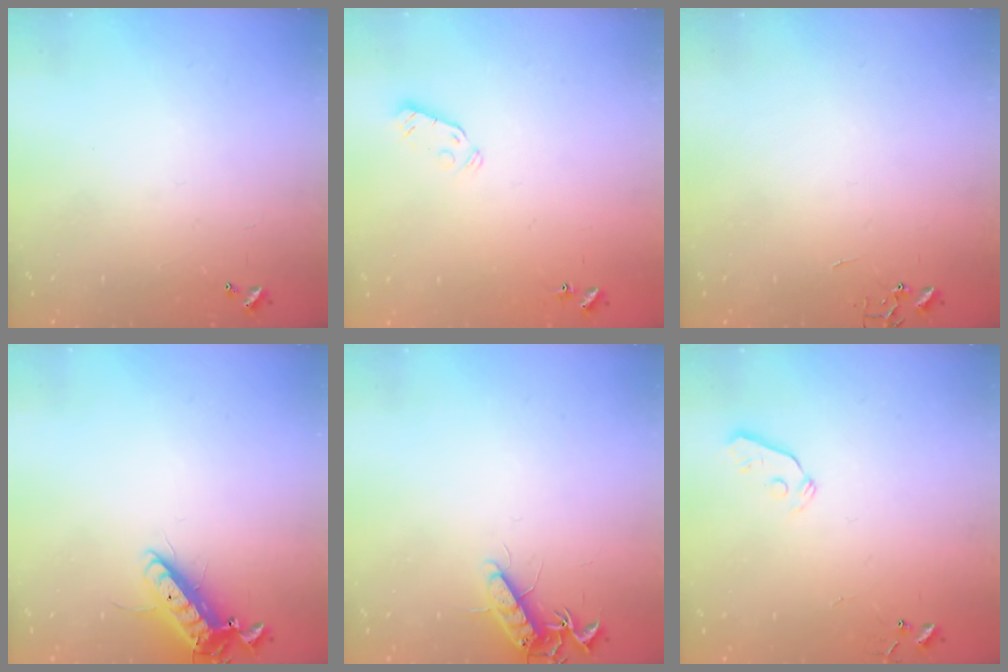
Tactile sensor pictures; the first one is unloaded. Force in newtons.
{"total": 3.5, "press": 3.5, "slide": 0.4}
{"total": 0.0}
{"total": 13.1, "press": 12.9, "slide": 2.5}
{"total": 11.1, "press": 11.1, "slide": 0.3}
{"total": 3.6, "press": 3.5, "slide": 0.7}